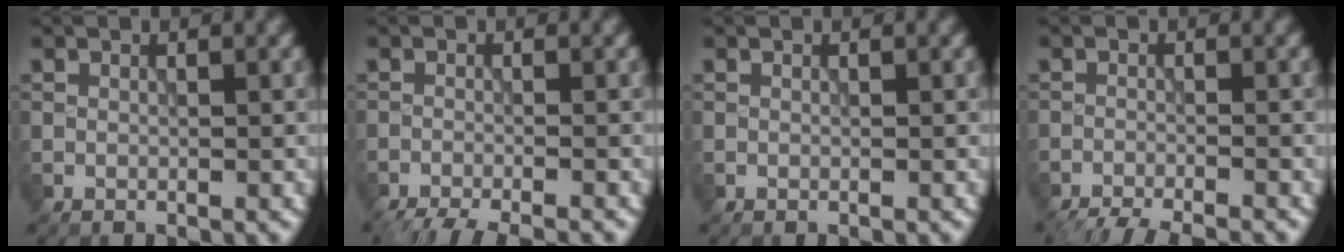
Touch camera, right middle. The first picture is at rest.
{"total": 6.8, "force": [-6.1, 1.3, 2.7], "torque": [-0.037, -0.021, -0.091]}
{"total": 0.0}
{"total": 7.4, "force": [-6.9, 1.4, 2.2], "torque": [-0.029, -0.012, -0.099]}